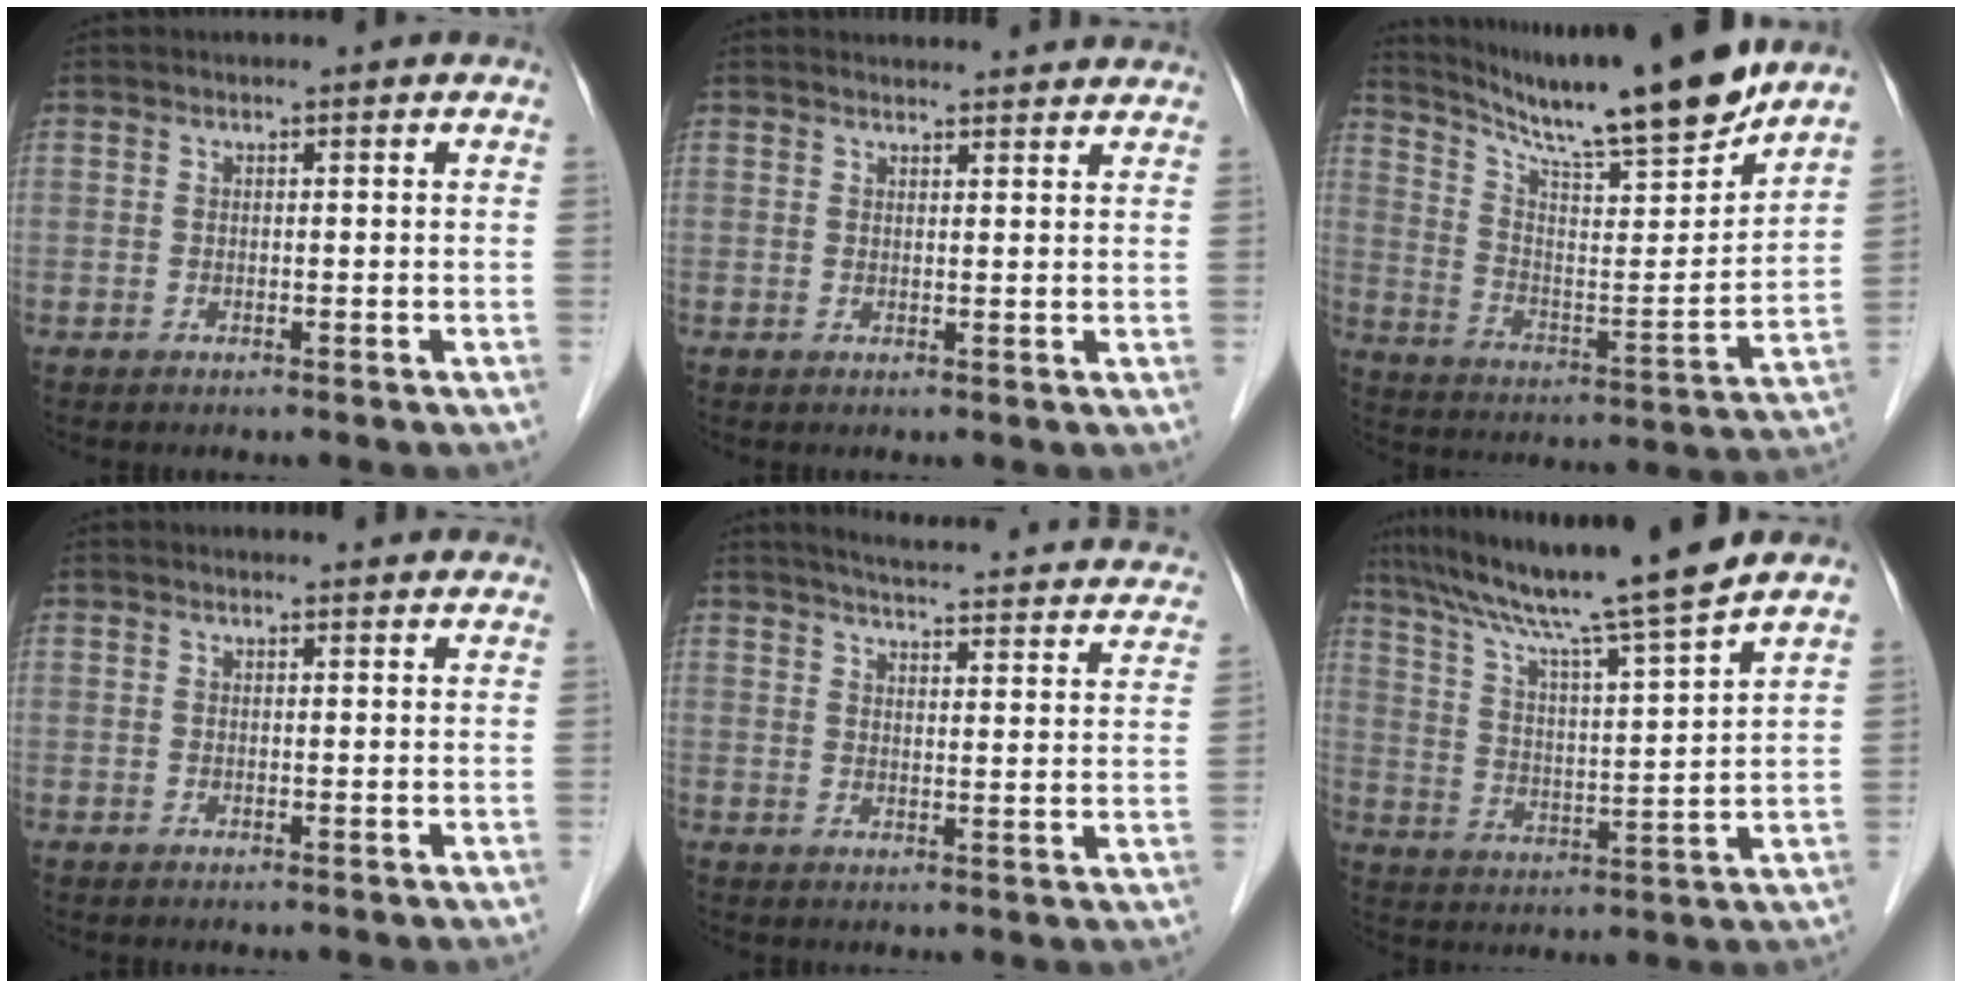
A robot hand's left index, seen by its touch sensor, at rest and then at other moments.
{"total": 6.5, "force": [6.4, 1.0, 1.2], "torque": [-0.008, 0.012, 0.060]}
{"total": 19.1, "force": [16.6, -0.2, 9.5], "torque": [-0.162, -0.030, 0.264]}
{"total": 3.3, "force": [3.2, 0.5, 0.6], "torque": [-0.013, 0.006, 0.031]}
{"total": 24.0, "force": [22.1, 3.6, 8.5], "torque": [-0.113, -0.031, 0.254]}
{"total": 15.1, "force": [12.8, -2.1, 7.8], "torque": [-0.137, -0.009, 0.208]}